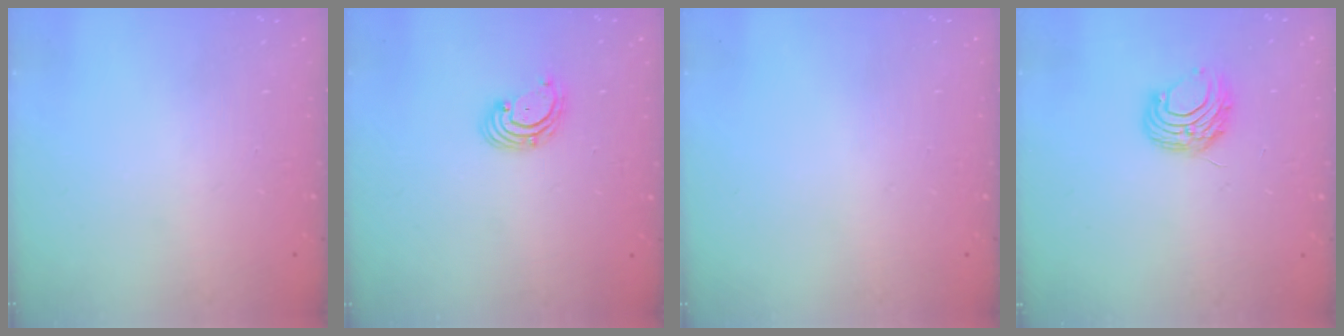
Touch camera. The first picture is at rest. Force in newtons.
{"total": 2.9, "press": 2.9, "slide": 0.3}
{"total": 0.0}
{"total": 7.6, "press": 7.6, "slide": 0.5}